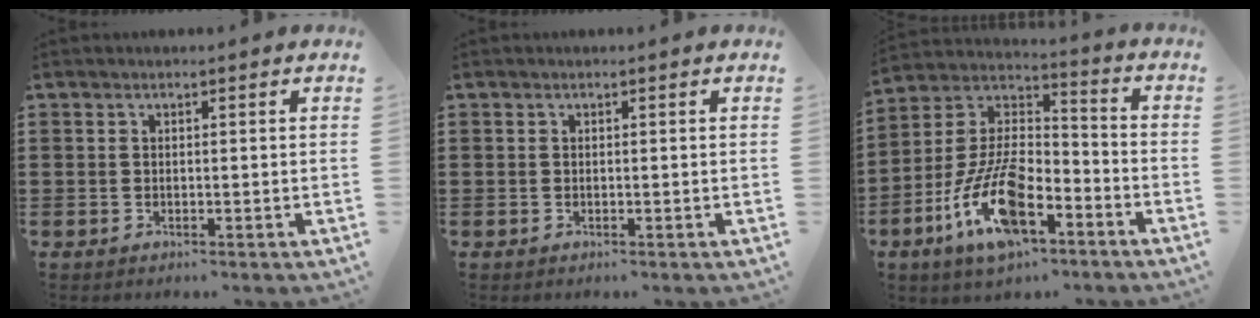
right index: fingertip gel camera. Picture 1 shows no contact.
{"total": 0.0}
{"total": 13.5, "force": [-7.3, 5.6, 9.8], "torque": [-0.214, 0.012, -0.141]}